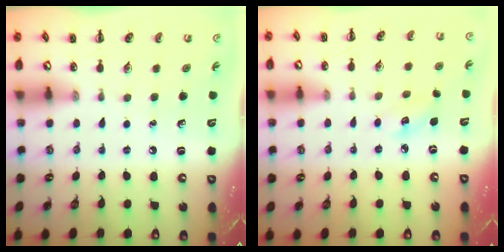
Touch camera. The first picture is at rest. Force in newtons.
{"total": 3.7, "press": 3.6, "slide": 1.0}